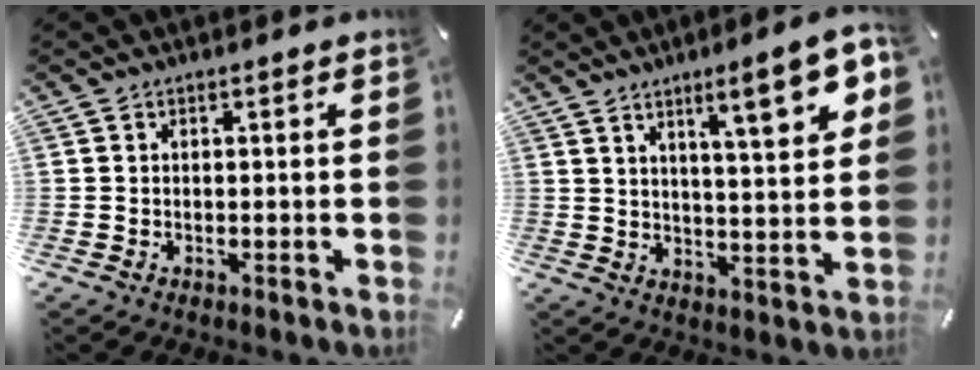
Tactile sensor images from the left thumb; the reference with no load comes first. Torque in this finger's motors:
{"motor_torque": [1.95, 1.82, 1.23, -1.18, 0.35]}